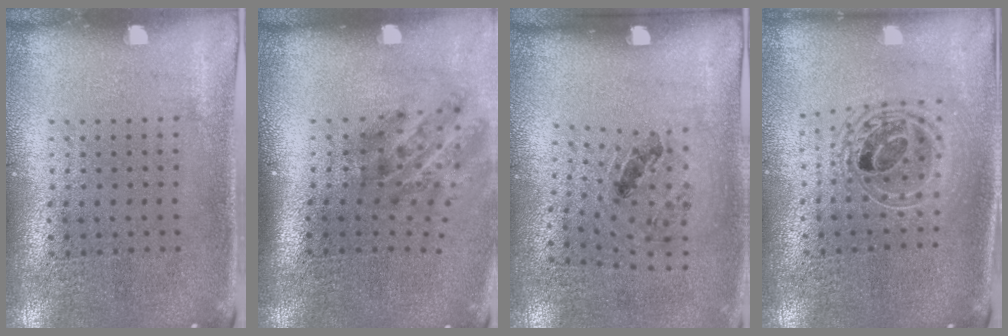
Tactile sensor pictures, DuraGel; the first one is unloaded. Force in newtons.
{"total": 1.9, "press": 1.2, "slide": 1.5}
{"total": 1.2, "press": 0.7, "slide": 0.9}
{"total": 1.8, "press": 1.5, "slide": 1.0}